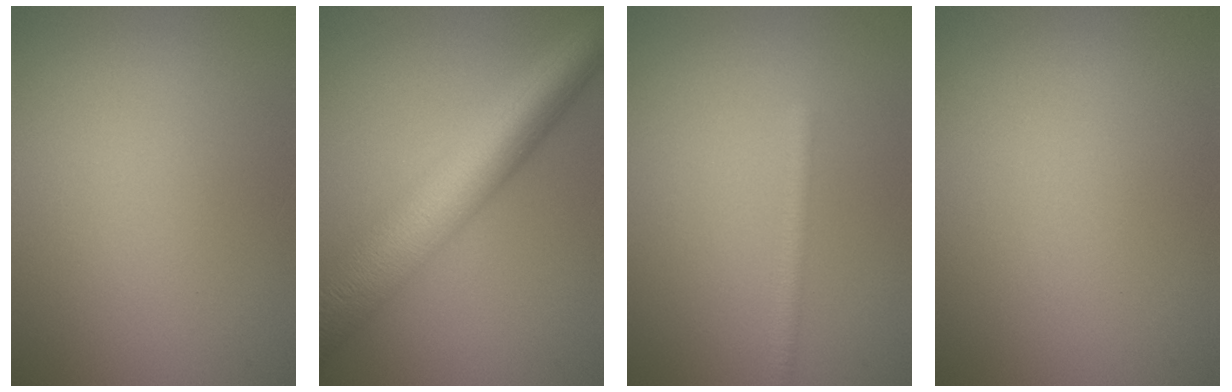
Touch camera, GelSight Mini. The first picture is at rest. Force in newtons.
{"total": 9.7, "press": 9.7, "slide": 0.2}
{"total": 1.7, "press": 1.7, "slide": 0.1}
{"total": 0.0}